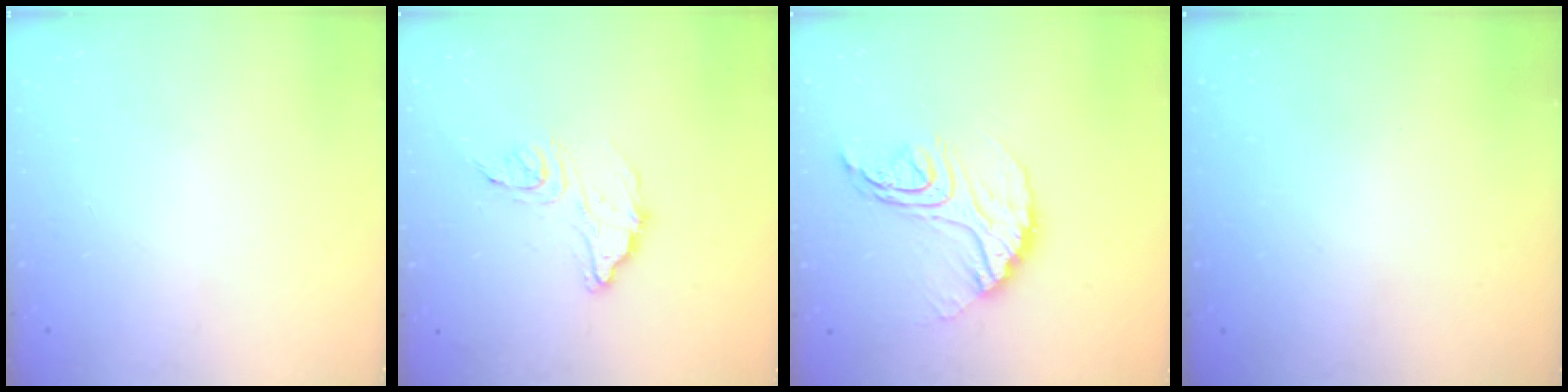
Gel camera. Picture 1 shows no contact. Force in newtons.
{"total": 11.5, "press": 11.5, "slide": 0.8}
{"total": 14.5, "press": 14.5, "slide": 1.0}
{"total": 3.1, "press": 3.1, "slide": 0.1}